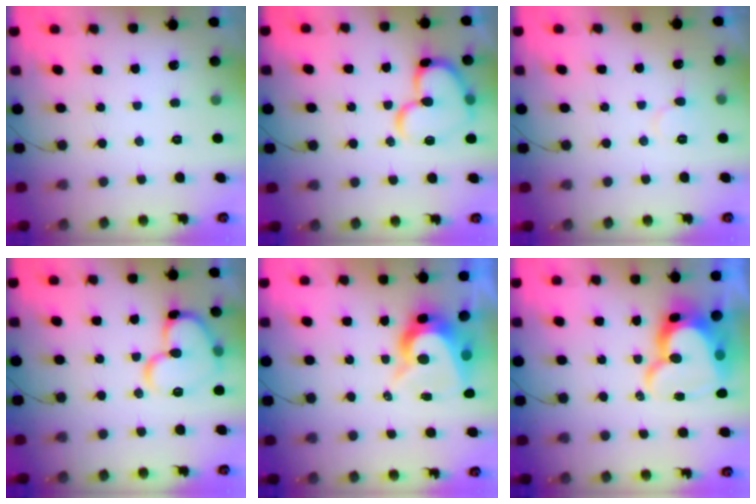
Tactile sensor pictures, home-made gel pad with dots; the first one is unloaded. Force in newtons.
{"total": 15.2, "press": 15.1, "slide": 1.8}
{"total": 7.2, "press": 7.2, "slide": 0.6}
{"total": 15.9, "press": 15.7, "slide": 2.4}
{"total": 9.2, "press": 9.2, "slide": 0.9}
{"total": 16.1, "press": 16.0, "slide": 1.4}